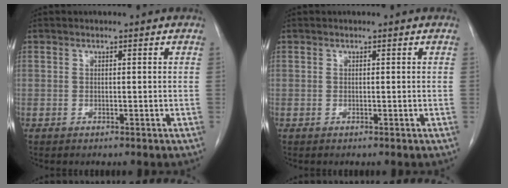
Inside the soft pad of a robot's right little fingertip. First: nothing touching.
{"total": 0.0}